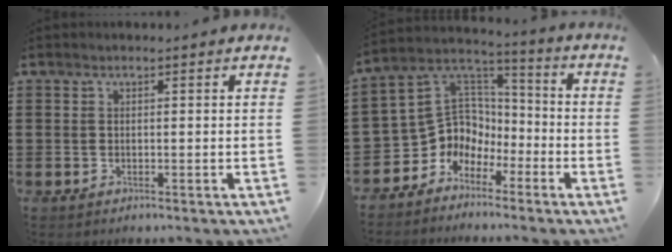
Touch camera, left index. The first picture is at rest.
{"total": 6.7, "force": [-2.6, 6.2, 0.5], "torque": [-0.043, -0.016, -0.051]}